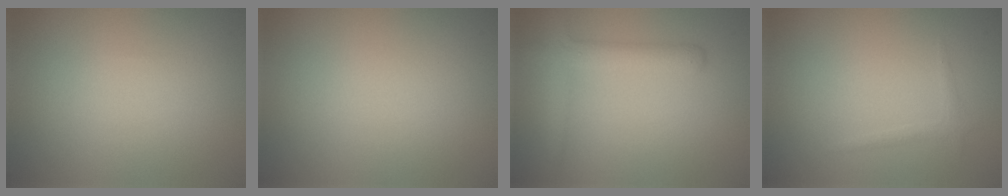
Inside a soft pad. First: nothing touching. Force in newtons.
{"total": 0.0}
{"total": 3.0, "press": 3.0, "slide": 0.2}
{"total": 0.7, "press": 0.7, "slide": 0.1}